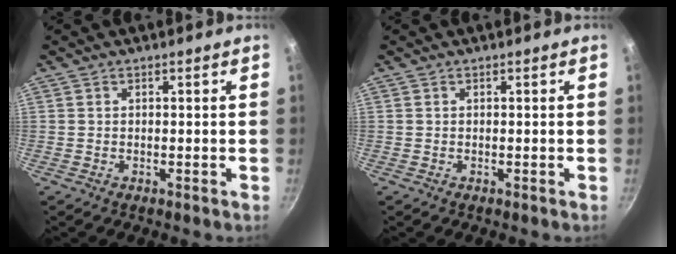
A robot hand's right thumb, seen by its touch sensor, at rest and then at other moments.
{"total": 0.0}